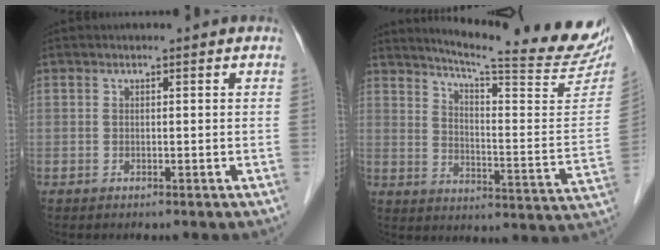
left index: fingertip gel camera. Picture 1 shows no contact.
{"total": 24.0, "force": [21.8, 0.2, 10.2], "torque": [-0.148, -0.098, 0.271]}